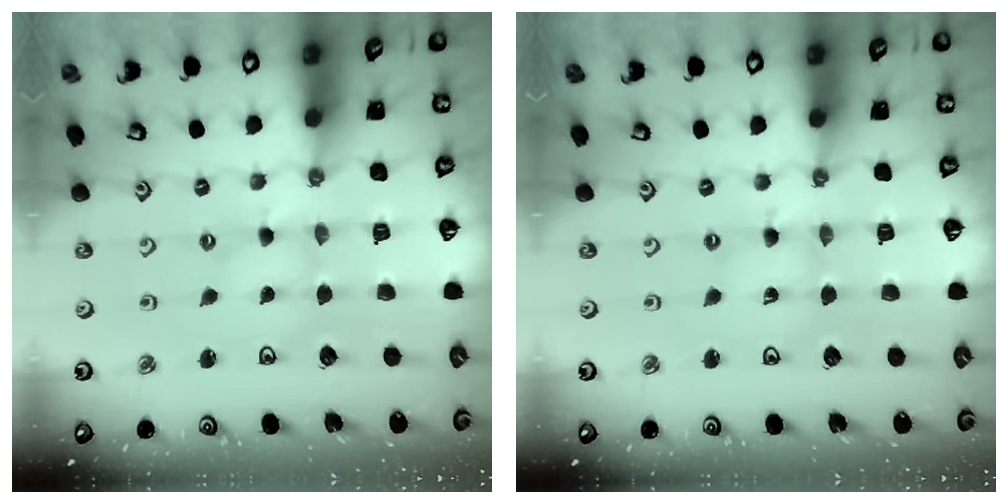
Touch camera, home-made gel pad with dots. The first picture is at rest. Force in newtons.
{"total": 0.5, "press": 0.5, "slide": 0.2}